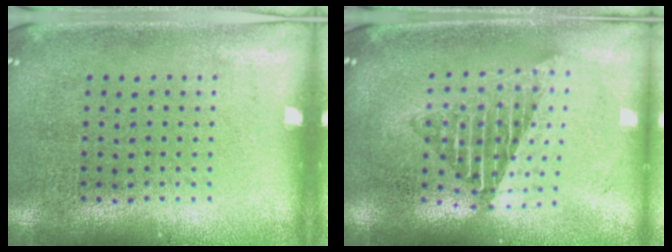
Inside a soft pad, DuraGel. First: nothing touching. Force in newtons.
{"total": 1.7, "press": 1.4, "slide": 1.0}